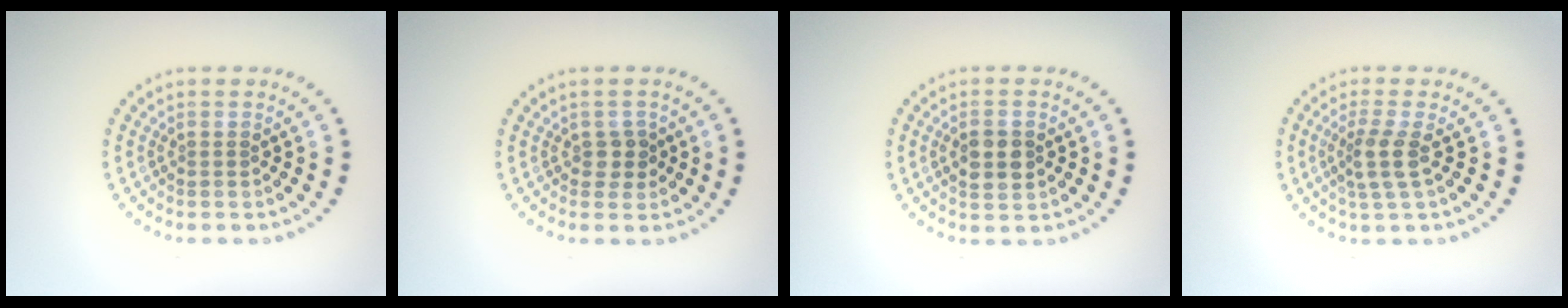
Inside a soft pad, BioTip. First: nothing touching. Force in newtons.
{"total": 1.6, "press": 1.4, "slide": 0.8}
{"total": 2.5, "press": 2.5, "slide": 0.1}
{"total": 2.5, "press": 2.0, "slide": 1.5}